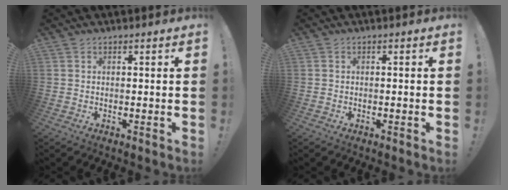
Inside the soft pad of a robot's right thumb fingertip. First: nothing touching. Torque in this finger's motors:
{"motor_torque": [0.04, 0.00, 0.14, -0.08, 0.00]}